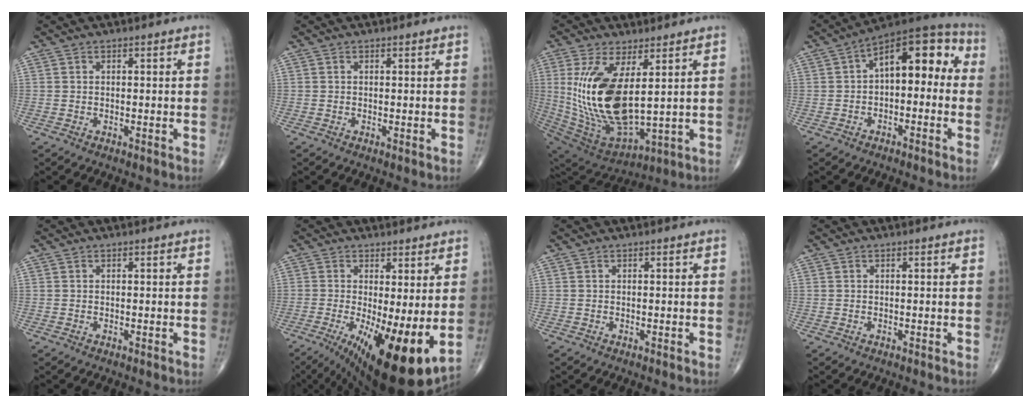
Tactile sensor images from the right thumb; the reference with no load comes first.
{"total": 0.0}
{"total": 20.2, "force": [3.4, 8.8, 17.8], "torque": [-0.369, -0.033, 0.088]}
{"total": 13.4, "force": [0.9, 7.2, 11.2], "torque": [-0.126, 0.048, -0.003]}
{"total": 0.0}
{"total": 15.3, "force": [-2.5, 4.5, 14.4], "torque": [-0.219, -0.024, -0.020]}
{"total": 0.0}
{"total": 0.0}